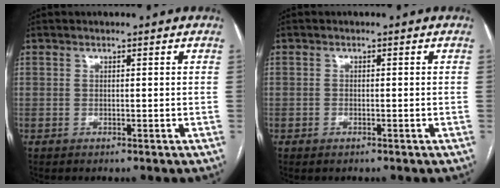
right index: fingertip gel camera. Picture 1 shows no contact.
{"total": 0.7, "force": [-0.5, 0.4, 0.3], "torque": [-0.010, 0.000, -0.005]}